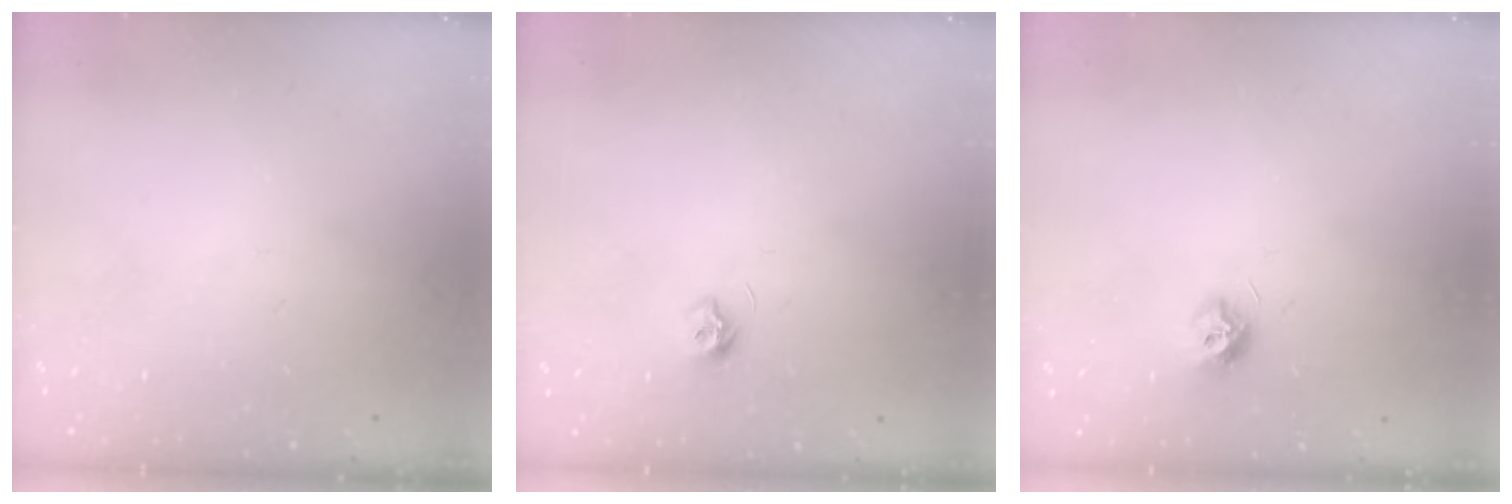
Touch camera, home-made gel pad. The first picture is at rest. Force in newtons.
{"total": 6.4, "press": 6.3, "slide": 0.6}
{"total": 7.3, "press": 7.3, "slide": 0.3}